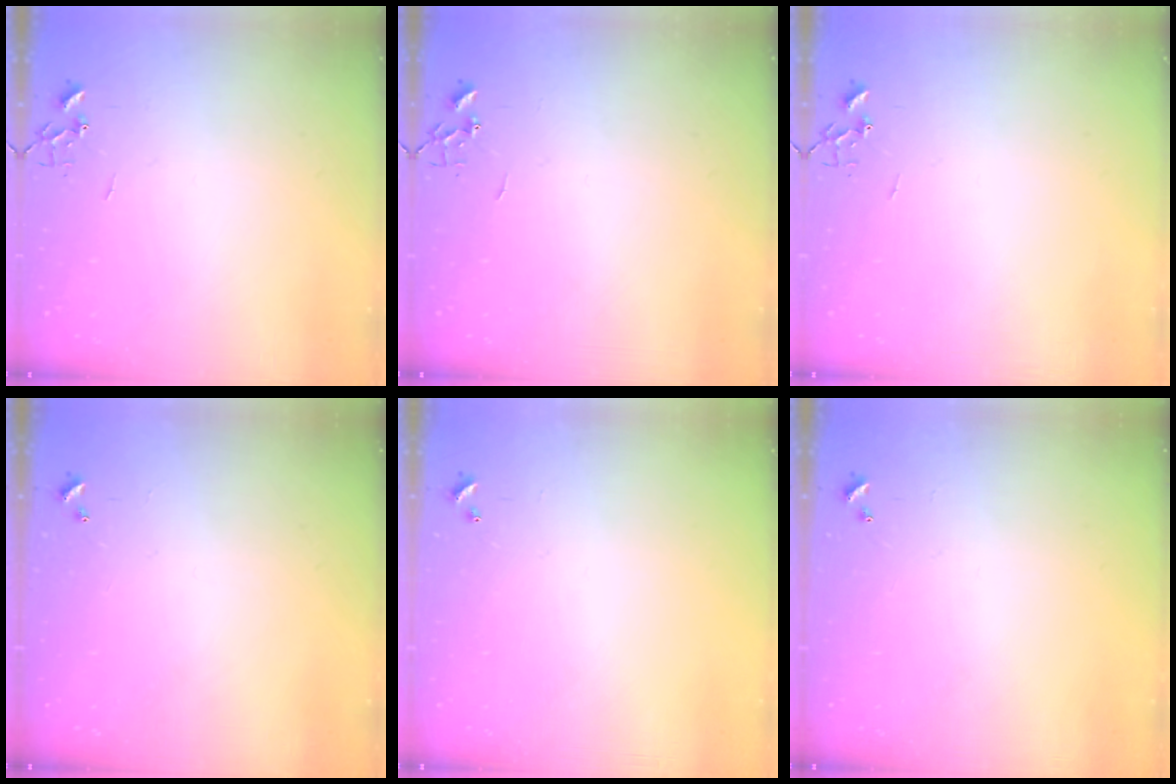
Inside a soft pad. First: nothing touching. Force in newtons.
{"total": 0.0}
{"total": 0.0}
{"total": 0.0}
{"total": 0.0}
{"total": 0.0}